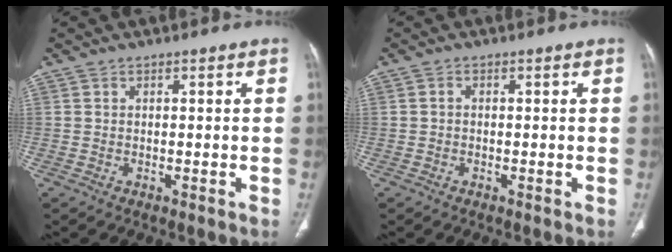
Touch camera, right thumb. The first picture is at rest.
{"total": 0.5, "force": [-0.1, 0.4, 0.3], "torque": [-0.003, 0.003, -0.007]}